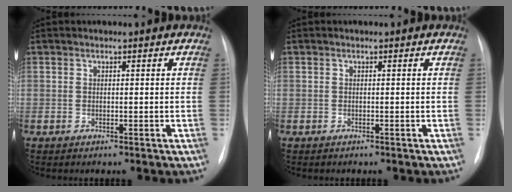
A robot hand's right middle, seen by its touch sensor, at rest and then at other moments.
{"total": 0.0}